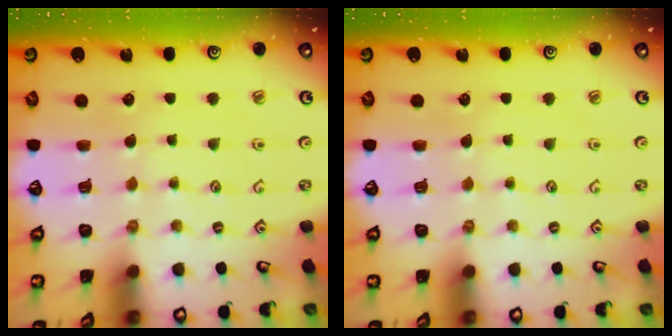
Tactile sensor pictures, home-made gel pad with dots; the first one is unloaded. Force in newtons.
{"total": 0.0}